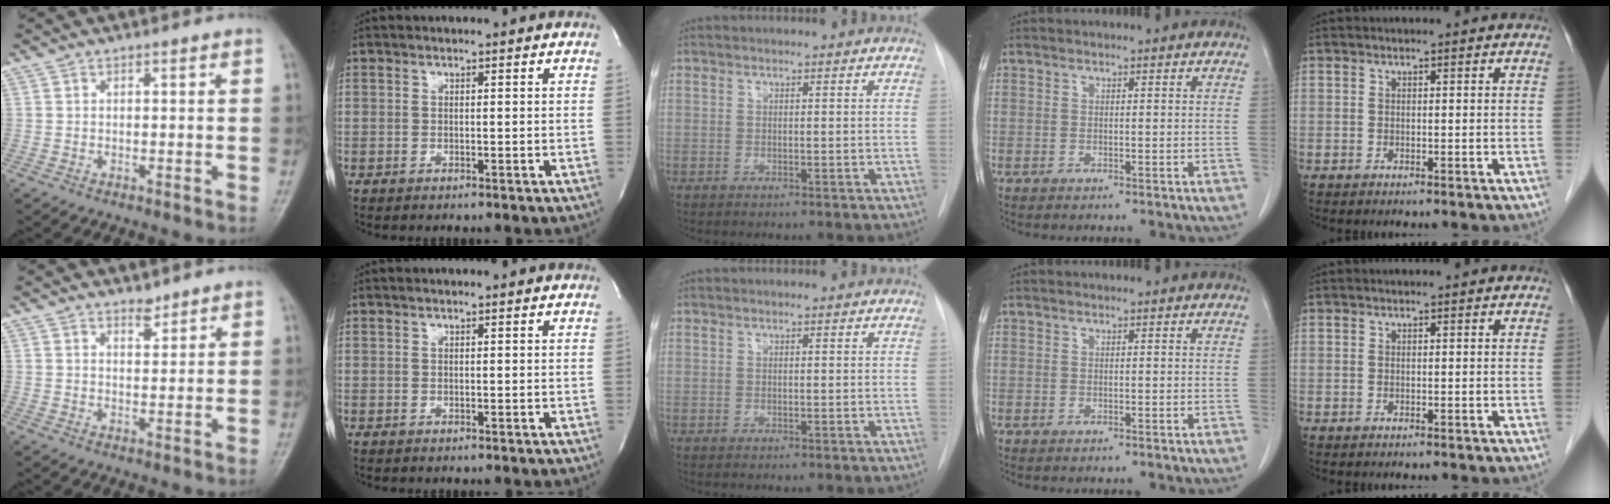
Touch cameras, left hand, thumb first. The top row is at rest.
{"thumb": {"total": 2.3, "force": [2.0, 1.0, 0.7], "torque": [0.002, -0.016, 0.031]}, "index": {"total": 0.7, "force": [0.6, 0.0, 0.3], "torque": [-0.005, 0.006, 0.007]}}